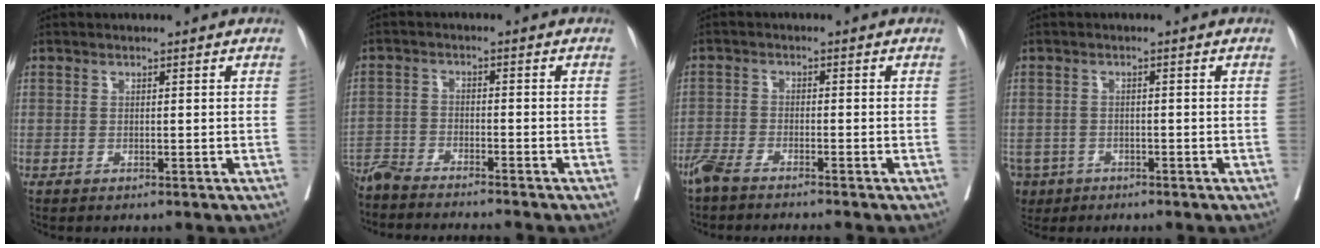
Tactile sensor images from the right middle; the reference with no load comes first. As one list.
[{"total": 10.4, "force": [-9.8, 0.2, 3.5], "torque": [-0.038, -0.014, -0.157]}, {"total": 4.5, "force": [-4.0, 0.2, 2.0], "torque": [-0.032, -0.011, -0.074]}, {"total": 5.1, "force": [-3.2, 3.8, 1.0], "torque": [-0.022, 0.002, -0.052]}]